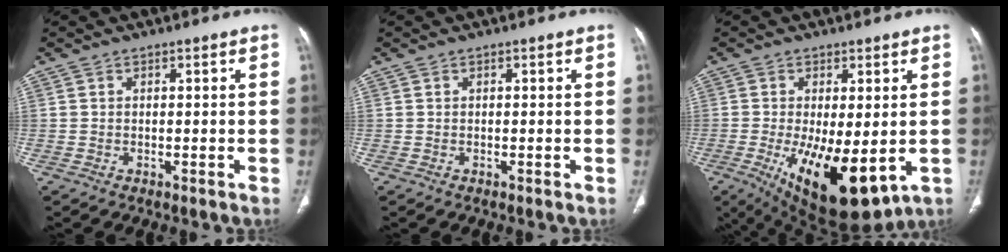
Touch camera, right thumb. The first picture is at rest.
{"total": 0.0}
{"total": 16.6, "force": [-4.0, 6.8, 14.6], "torque": [-0.233, -0.026, -0.038]}